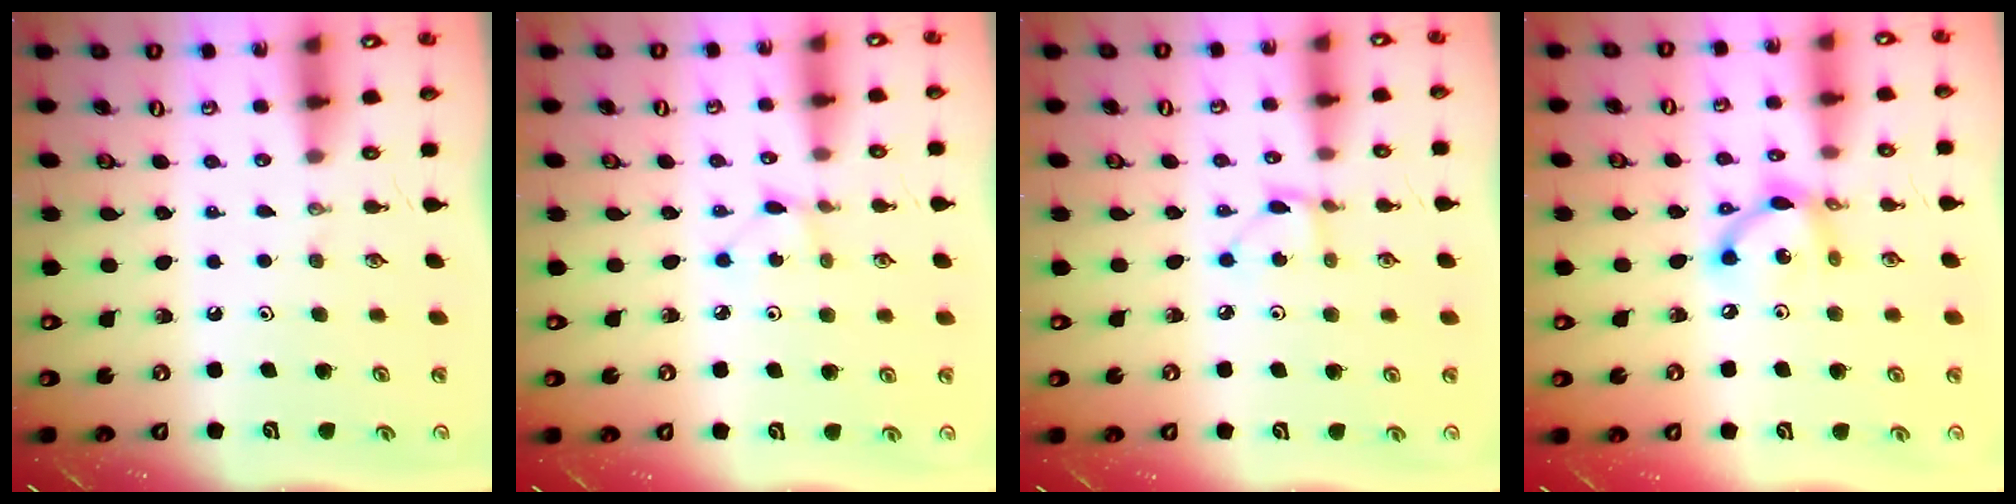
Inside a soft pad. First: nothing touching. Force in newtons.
{"total": 0.9, "press": 0.9, "slide": 0.1}
{"total": 2.4, "press": 2.4, "slide": 0.3}
{"total": 10.6, "press": 10.6, "slide": 0.5}